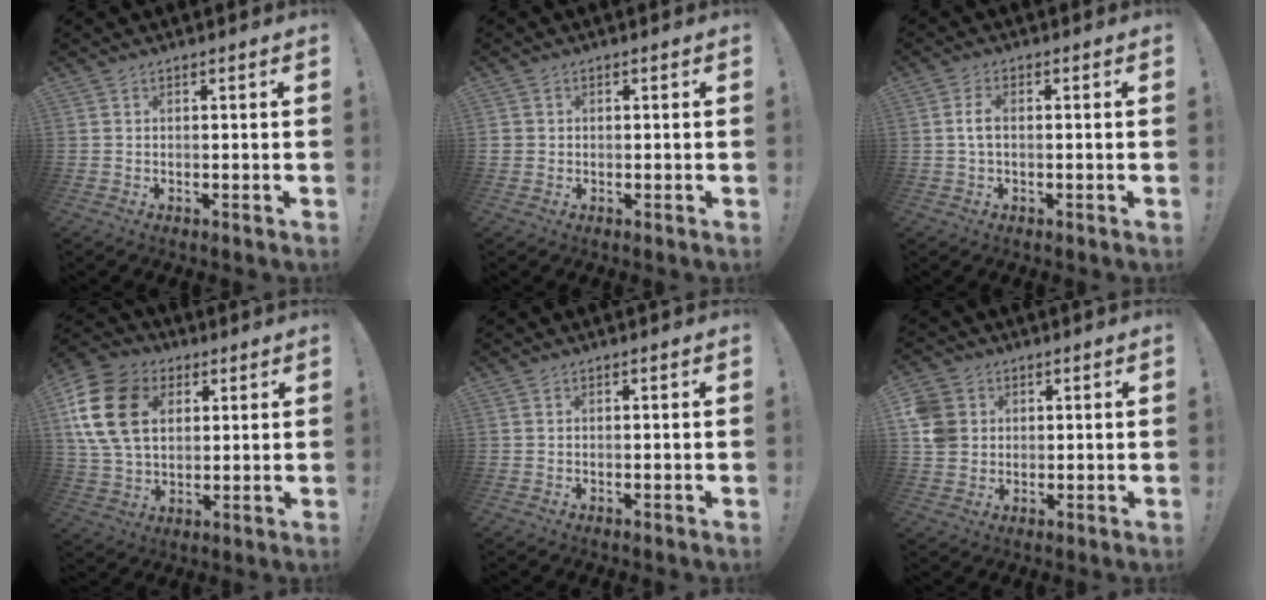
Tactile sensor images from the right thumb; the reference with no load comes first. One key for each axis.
{"total": 1.6, "fx": 0.0, "fy": 1.5, "fz": 0.4, "tx": -0.005, "ty": 0.004, "tz": 0.001}
{"total": 3.2, "fx": 0.1, "fy": 1.4, "fz": 2.9, "tx": -0.056, "ty": 0.003, "tz": 0.000}
{"total": 18.9, "fx": 5.4, "fy": 13.7, "fz": 11.8, "tx": -0.215, "ty": -0.009, "tz": 0.101}
{"total": 0.0}
{"total": 7.4, "fx": 1.3, "fy": 6.9, "fz": 2.5, "tx": -0.062, "ty": -0.004, "tz": 0.027}